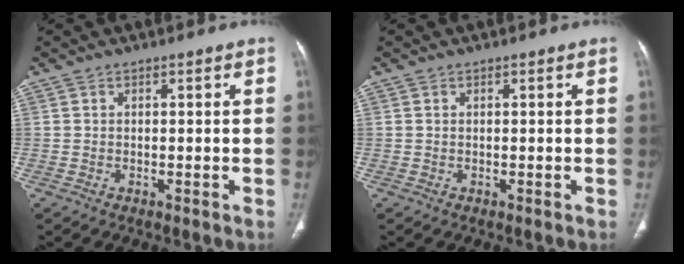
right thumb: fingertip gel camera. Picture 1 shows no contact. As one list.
[{"total": 0.0}]